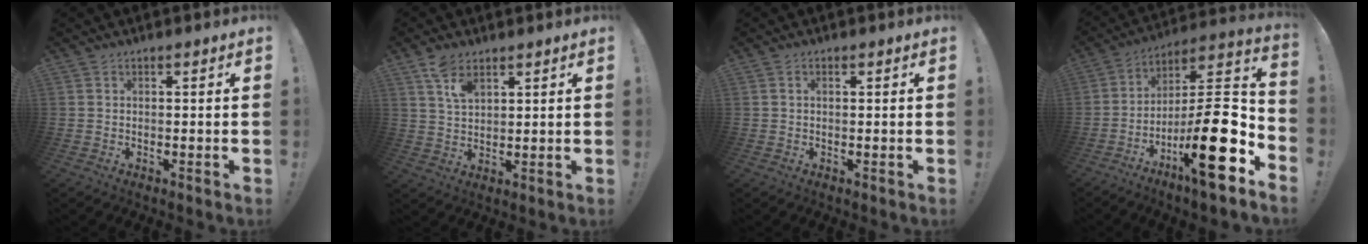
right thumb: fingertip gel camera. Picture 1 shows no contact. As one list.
[{"total": 7.0, "force": [4.4, 3.5, 4.2], "torque": [-0.074, -0.016, 0.081]}, {"total": 0.9, "force": [0.3, 0.4, 0.7], "torque": [-0.008, -0.001, 0.004]}, {"total": 22.0, "force": [-9.2, 4.8, 19.4], "torque": [-0.302, 0.034, -0.154]}]